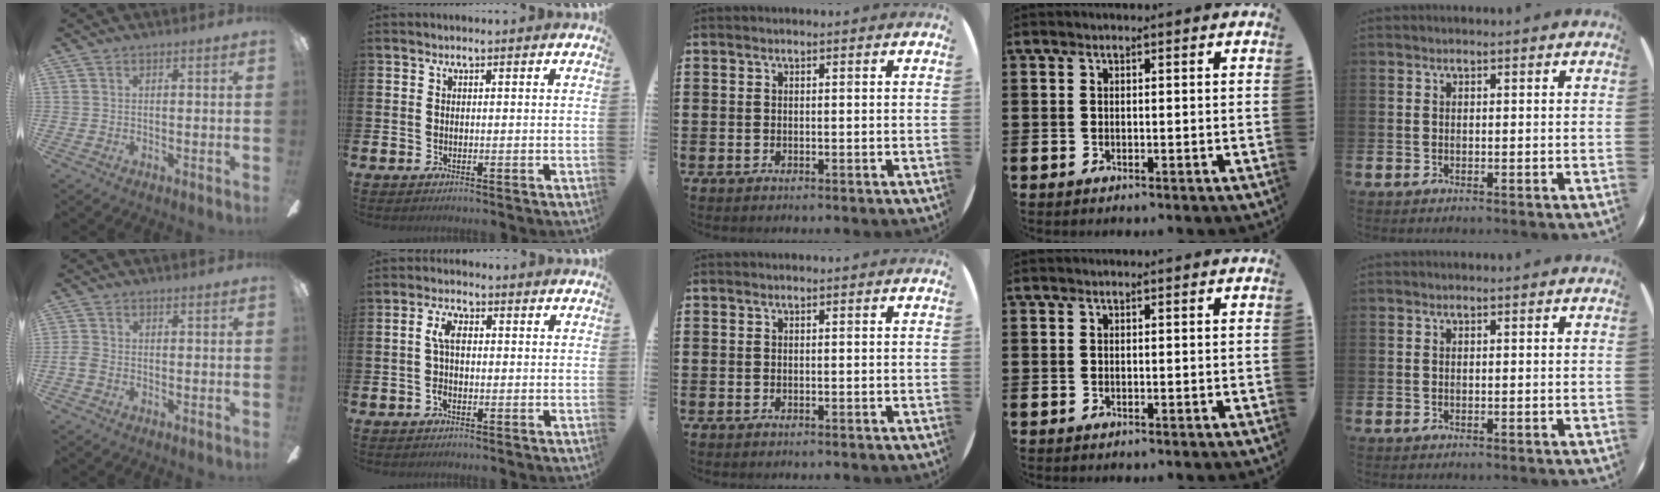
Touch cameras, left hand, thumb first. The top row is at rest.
{"thumb": {"total": 2.1, "force": [-0.9, 1.1, 1.5], "torque": [-0.033, 0.002, -0.017]}, "index": {"total": 4.1, "force": [0.3, 2.0, 3.6], "torque": [-0.062, 0.006, 0.001]}}